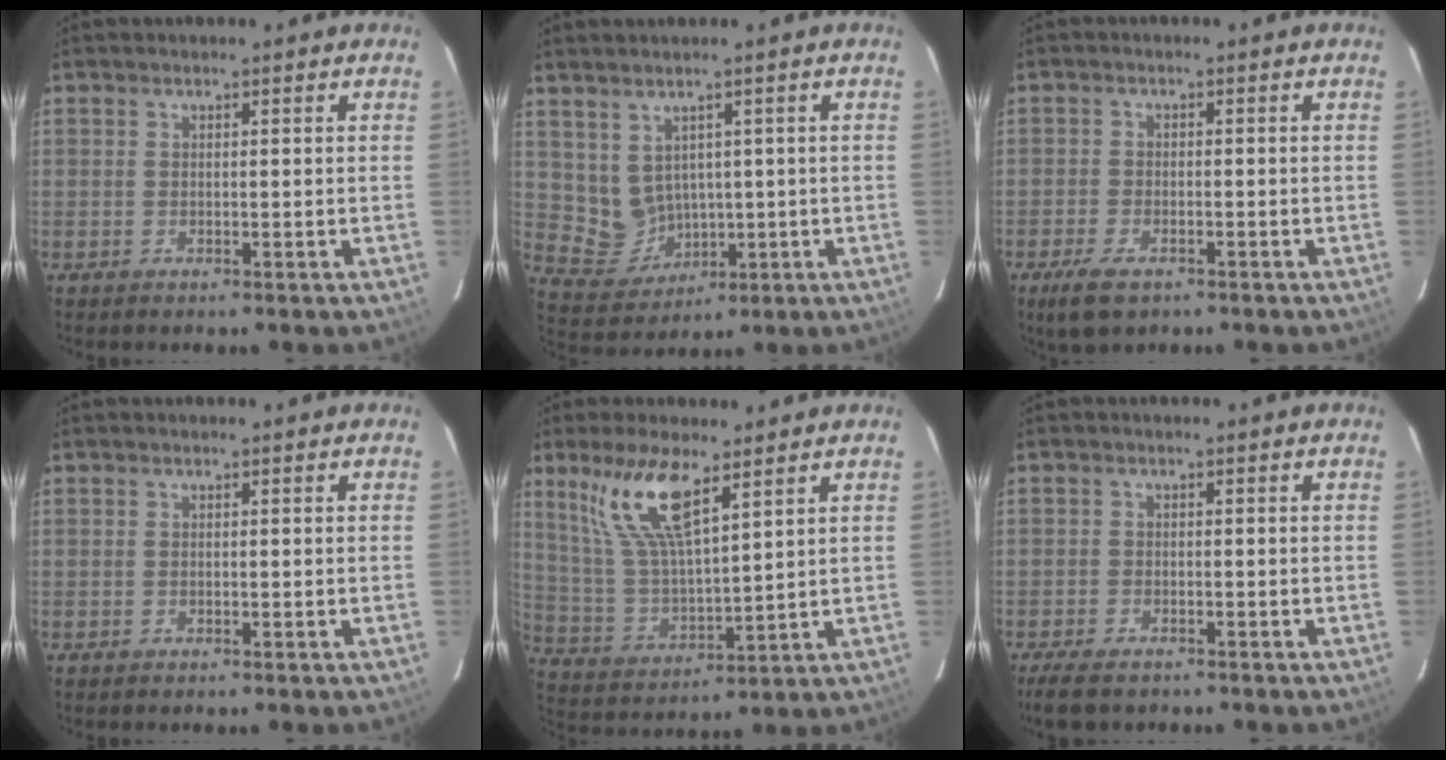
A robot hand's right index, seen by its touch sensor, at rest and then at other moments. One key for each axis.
{"total": 6.9, "fx": 1.4, "fy": 6.1, "fz": 2.8, "tx": -0.066, "ty": -0.002, "tz": 0.054}
{"total": 5.8, "fx": -3.8, "fy": 2.7, "fz": 3.5, "tx": -0.093, "ty": -0.014, "tz": -0.068}
{"total": 0.0}
{"total": 13.0, "fx": 7.8, "fy": 3.5, "fz": 9.8, "tx": -0.196, "ty": 0.006, "tz": 0.167}
{"total": 5.4, "fx": -4.2, "fy": 2.4, "fz": 2.5, "tx": -0.068, "ty": -0.012, "tz": -0.077}